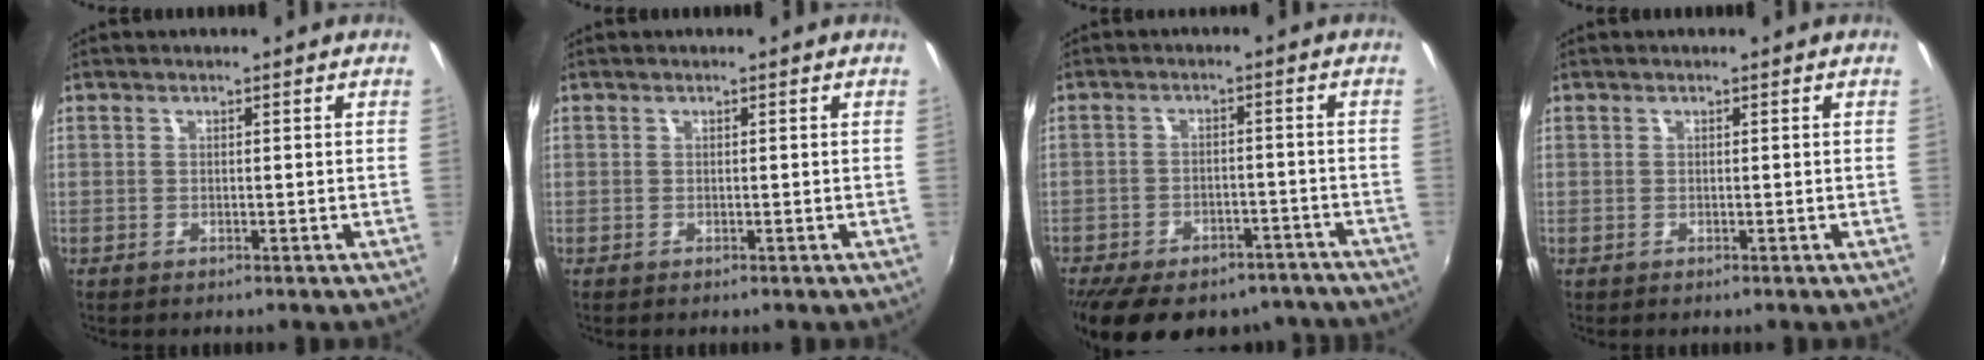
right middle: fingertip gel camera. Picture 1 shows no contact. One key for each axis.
{"total": 0.0}
{"total": 20.0, "fx": -16.0, "fy": 9.0, "fz": 8.1, "tx": -0.176, "ty": 0.000, "tz": -0.200}
{"total": 0.0}